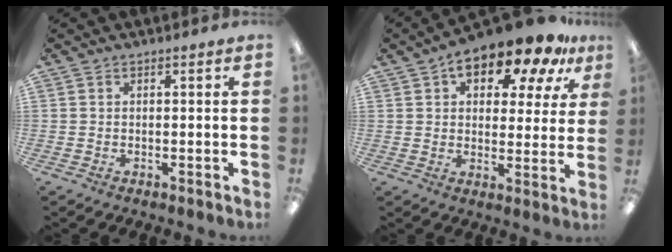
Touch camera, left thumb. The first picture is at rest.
{"total": 13.7, "force": [9.8, 5.7, 7.5], "torque": [-0.115, -0.052, 0.168]}